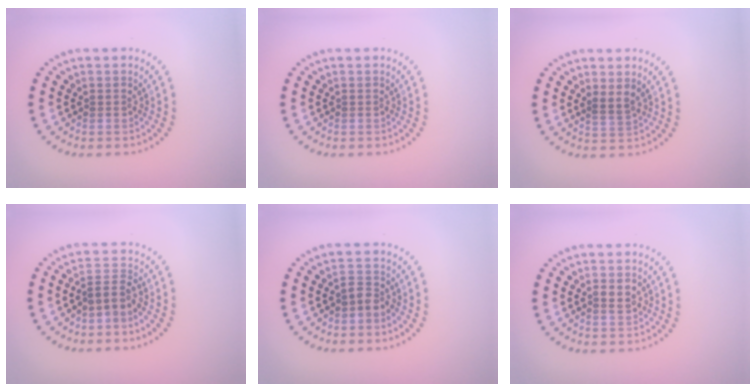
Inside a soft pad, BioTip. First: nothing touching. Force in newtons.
{"total": 0.0}
{"total": 1.1, "press": 0.9, "slide": 0.7}
{"total": 2.2, "press": 1.5, "slide": 1.6}
{"total": 1.5, "press": 1.3, "slide": 0.8}
{"total": 1.3, "press": 1.3, "slide": 0.1}